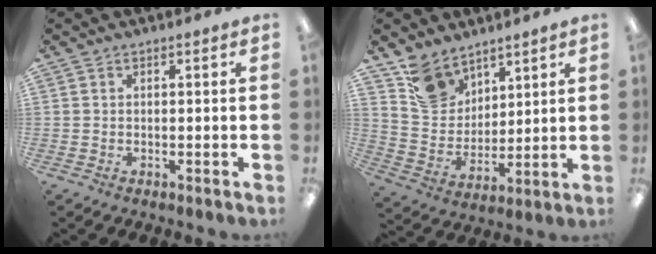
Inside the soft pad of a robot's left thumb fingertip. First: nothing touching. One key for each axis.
{"total": 11.9, "fx": 8.4, "fy": 7.8, "fz": 3.2, "tx": -0.074, "ty": -0.047, "tz": 0.167}